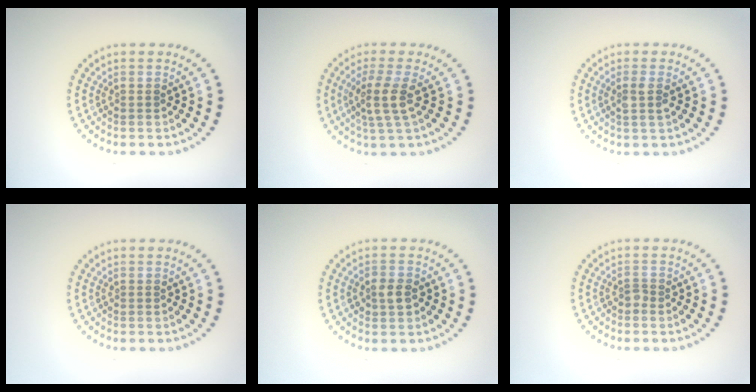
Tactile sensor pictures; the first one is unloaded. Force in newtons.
{"total": 3.1, "press": 2.4, "slide": 1.9}
{"total": 1.5, "press": 1.3, "slide": 0.9}
{"total": 0.0}
{"total": 1.9, "press": 1.9, "slide": 0.4}
{"total": 0.8, "press": 0.6, "slide": 0.6}